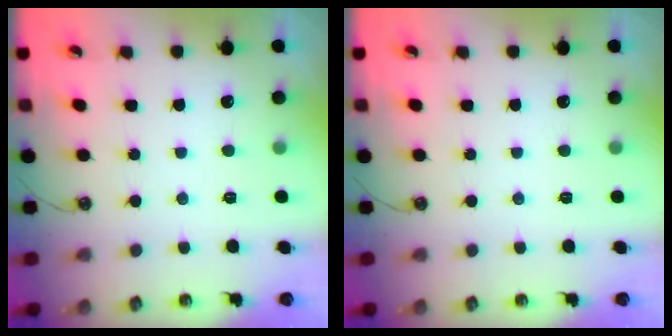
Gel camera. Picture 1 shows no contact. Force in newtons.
{"total": 0.0}